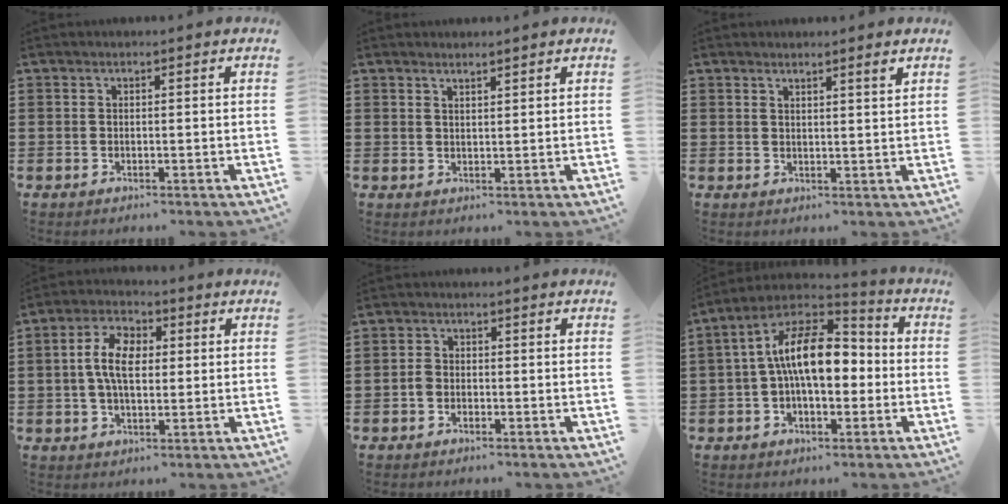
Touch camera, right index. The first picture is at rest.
{"total": 1.4, "force": [1.3, 0.1, 0.3], "torque": [-0.006, 0.001, 0.025]}
{"total": 1.8, "force": [1.7, -0.2, 0.8], "torque": [-0.008, -0.003, 0.029]}
{"total": 7.1, "force": [0.4, 4.0, 5.8], "torque": [-0.131, 0.012, 0.001]}
{"total": 1.9, "force": [-0.8, 1.4, 1.0], "torque": [-0.028, 0.001, -0.020]}
{"total": 12.7, "force": [0.5, 6.2, 11.0], "torque": [-0.219, 0.005, 0.005]}